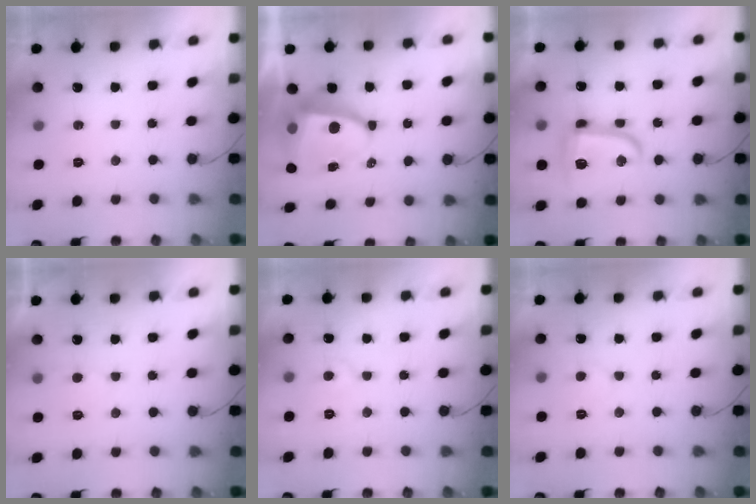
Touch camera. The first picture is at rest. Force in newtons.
{"total": 7.2, "press": 7.2, "slide": 0.9}
{"total": 12.6, "press": 12.6, "slide": 0.2}
{"total": 2.3, "press": 2.3, "slide": 0.2}
{"total": 4.4, "press": 4.4, "slide": 0.1}
{"total": 3.4, "press": 3.4, "slide": 0.3}